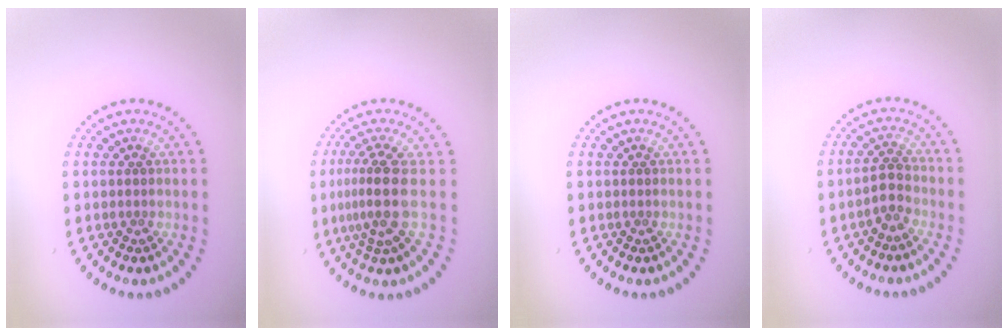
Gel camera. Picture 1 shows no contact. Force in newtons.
{"total": 3.5, "press": 2.4, "slide": 2.5}
{"total": 0.0}
{"total": 2.0, "press": 1.8, "slide": 0.9}